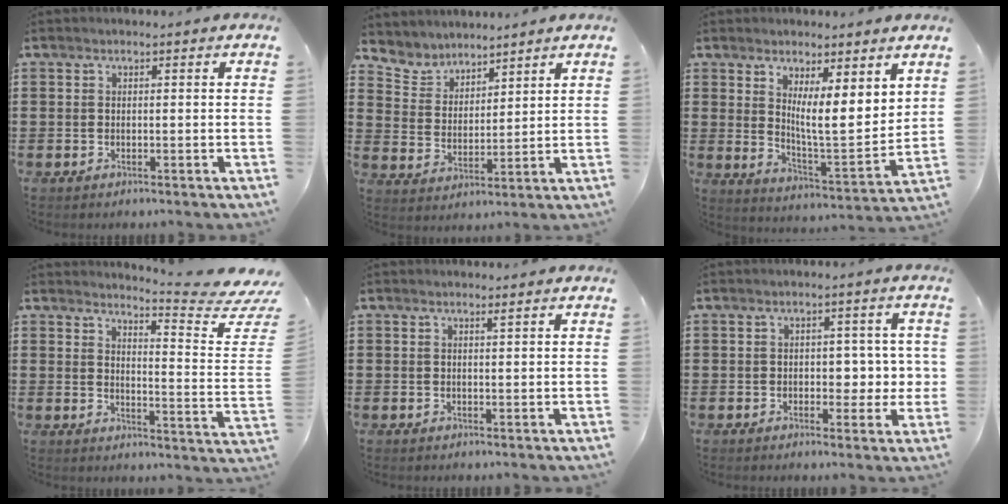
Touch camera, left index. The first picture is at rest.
{"total": 5.2, "force": [5.0, 1.5, -0.1], "torque": [-0.026, -0.021, 0.091]}
{"total": 6.1, "force": [4.3, 1.1, 4.2], "torque": [-0.080, -0.041, 0.069]}
{"total": 5.4, "force": [4.7, -0.3, 2.6], "torque": [-0.042, -0.053, 0.069]}
{"total": 0.9, "force": [0.7, 0.0, 0.5], "torque": [-0.013, -0.002, 0.013]}
{"total": 4.0, "force": [0.2, 2.8, 2.8], "torque": [-0.038, 0.002, -0.007]}